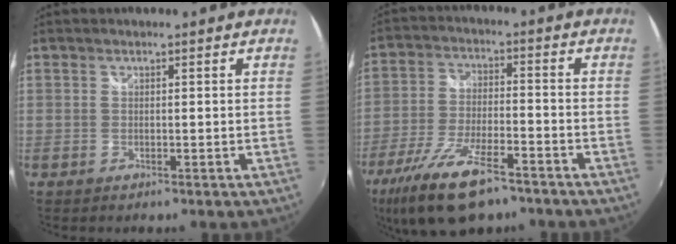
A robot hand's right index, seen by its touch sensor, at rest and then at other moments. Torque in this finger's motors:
{"motor_torque": [1.23, -0.91, 0.63, 0.14]}